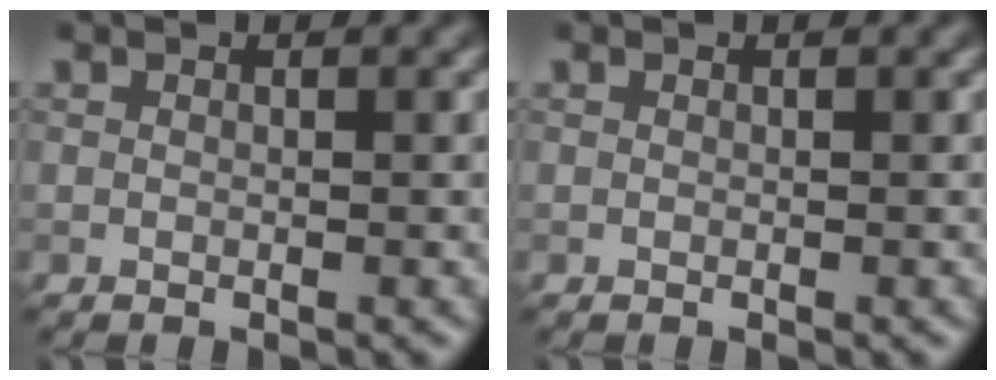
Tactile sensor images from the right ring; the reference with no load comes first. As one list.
[{"total": 0.0}]